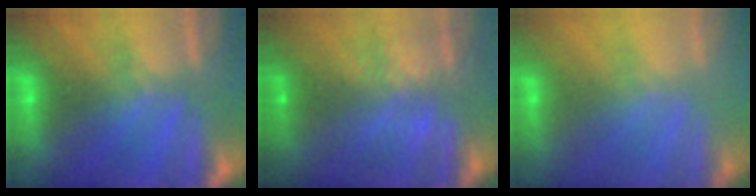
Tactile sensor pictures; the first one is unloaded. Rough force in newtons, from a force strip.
{"total": 8.1}
{"total": 2.0}